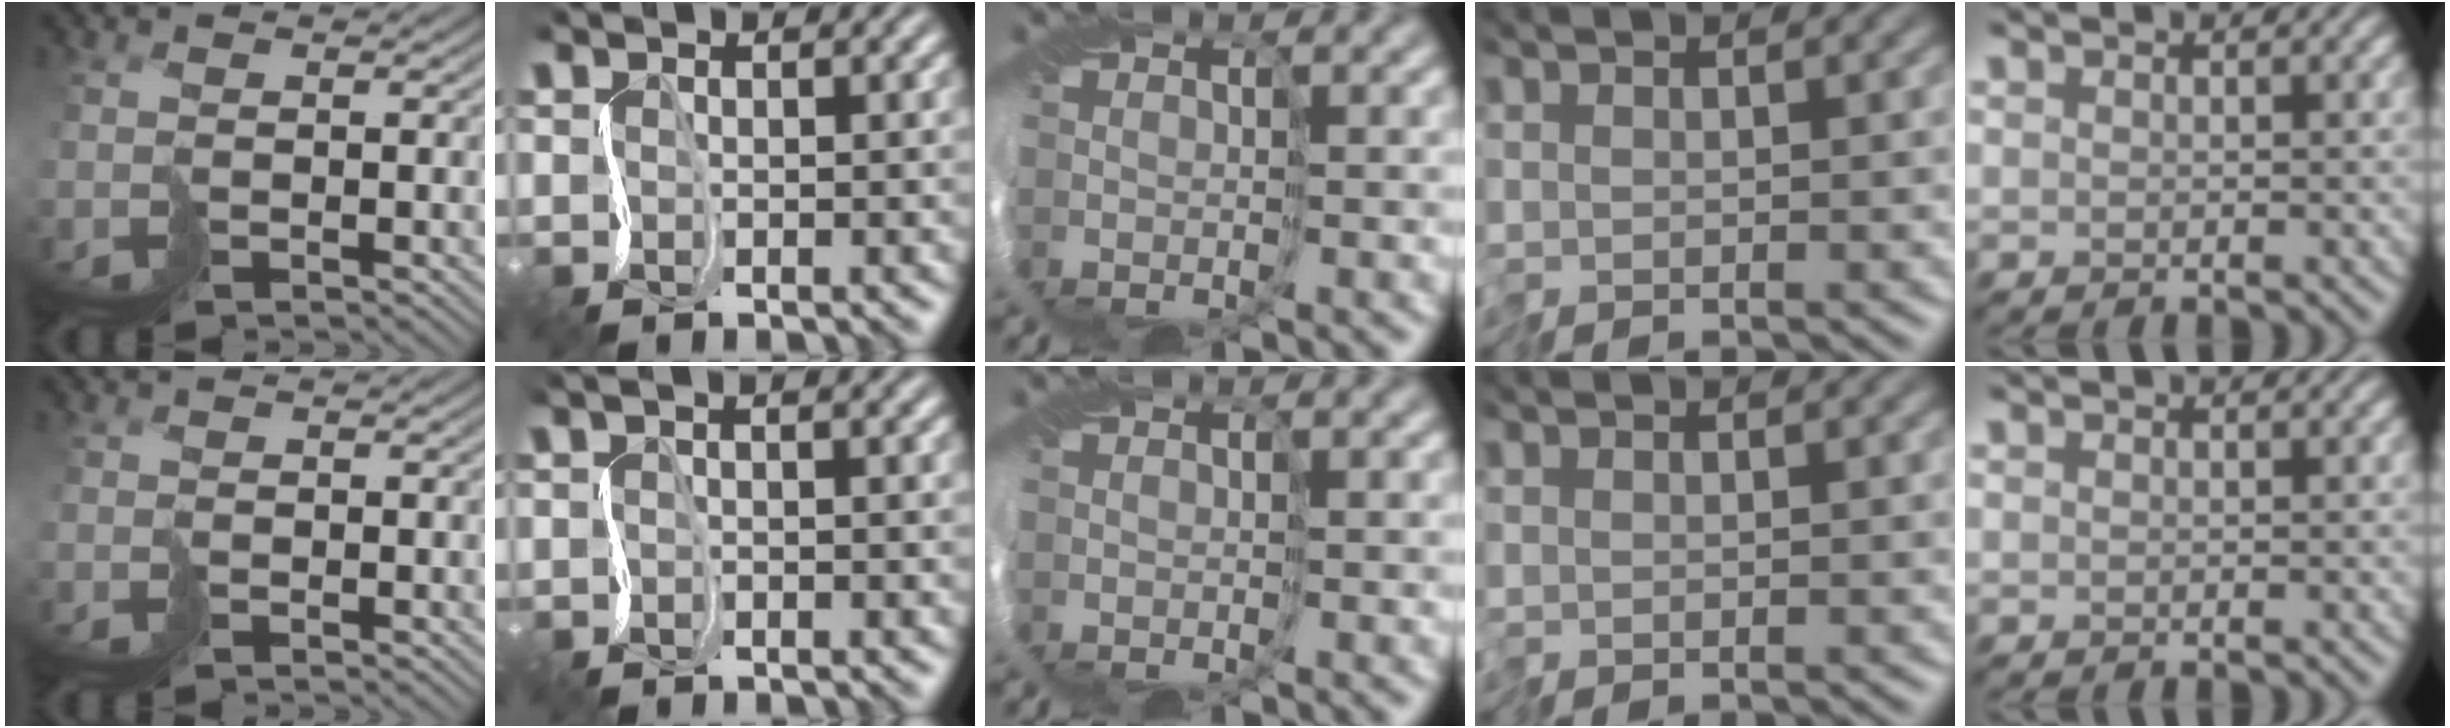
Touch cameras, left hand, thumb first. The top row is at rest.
{"thumb": {"total": 1.3, "force": [-0.7, 1.0, 0.7], "torque": [-0.016, -0.004, -0.016]}, "index": {"total": 0.9, "force": [0.1, 0.3, 0.9], "torque": [-0.019, 0.003, -0.002]}}